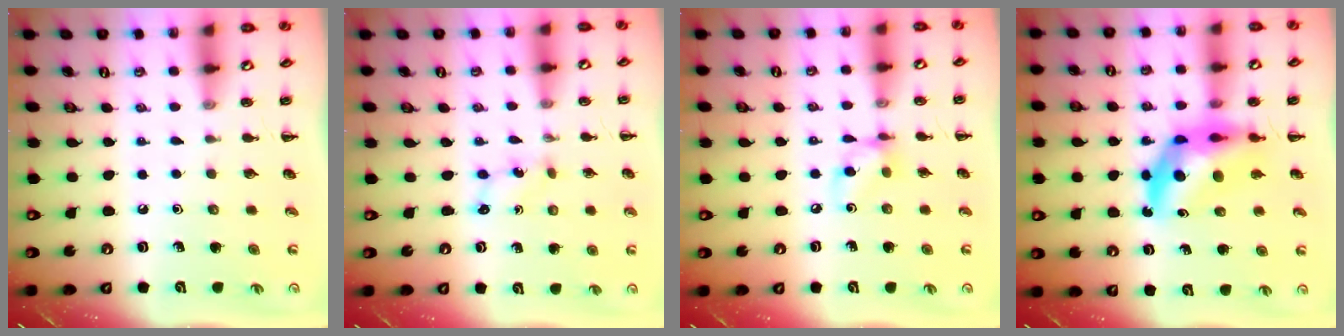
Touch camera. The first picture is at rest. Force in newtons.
{"total": 1.7, "press": 1.6, "slide": 0.6}
{"total": 7.4, "press": 7.4, "slide": 0.4}
{"total": 10.7, "press": 10.2, "slide": 3.4}